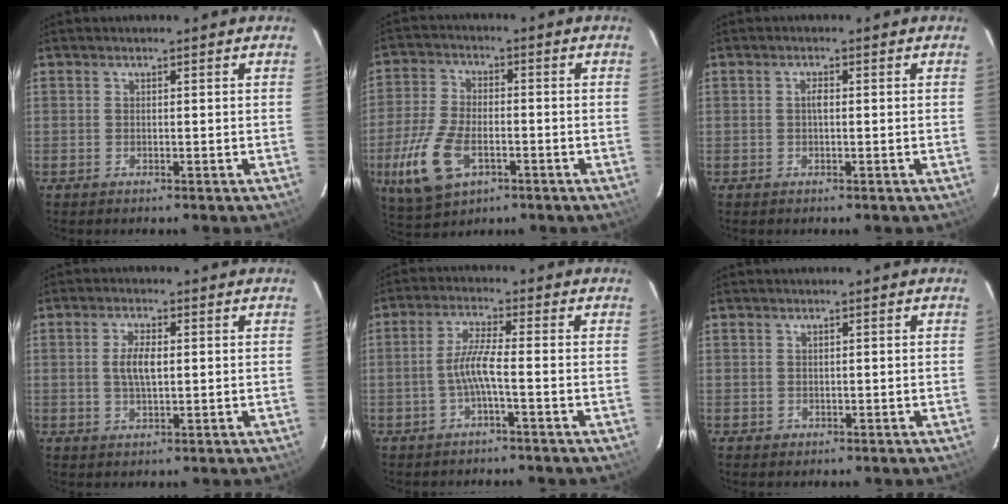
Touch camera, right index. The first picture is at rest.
{"total": 12.7, "force": [-4.8, 7.0, 9.5], "torque": [-0.217, -0.010, -0.086]}
{"total": 1.2, "force": [0.0, 0.5, 1.1], "torque": [-0.020, 0.005, -0.003]}
{"total": 4.0, "force": [0.7, 1.7, 3.6], "torque": [-0.068, 0.001, 0.015]}
{"total": 4.4, "force": [-1.7, -0.3, 4.1], "torque": [-0.091, 0.005, -0.031]}
{"total": 1.2, "force": [0.1, 1.2, 0.0], "torque": [0.005, 0.003, 0.003]}